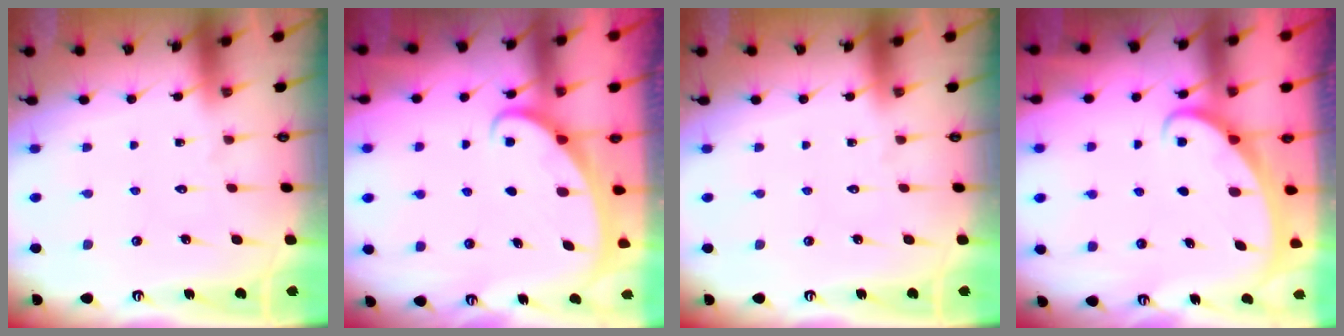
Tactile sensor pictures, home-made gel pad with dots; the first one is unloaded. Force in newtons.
{"total": 2.1, "press": 2.1, "slide": 0.1}
{"total": 0.0}
{"total": 2.2, "press": 2.2, "slide": 0.1}